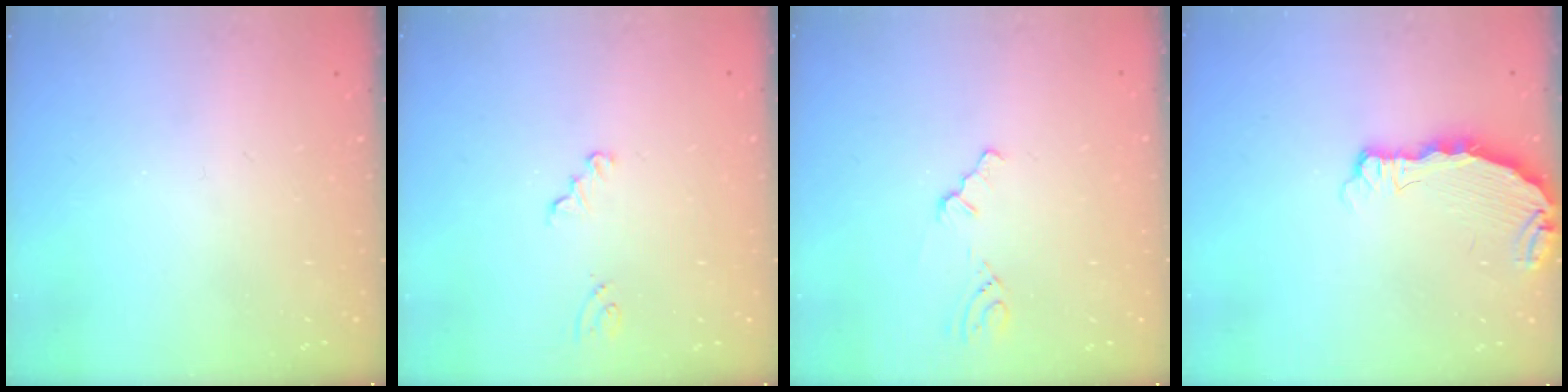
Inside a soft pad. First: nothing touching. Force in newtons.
{"total": 2.0, "press": 2.0, "slide": 0.2}
{"total": 1.3, "press": 1.3, "slide": 0.2}
{"total": 5.0, "press": 4.9, "slide": 0.6}